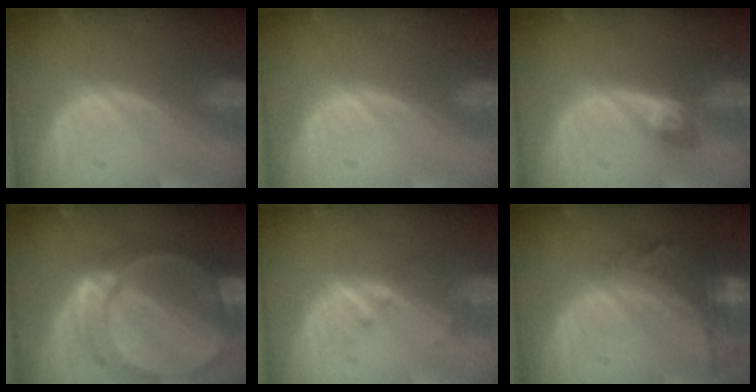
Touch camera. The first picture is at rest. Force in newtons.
{"total": 0.0}
{"total": 3.0, "press": 2.6, "slide": 1.5}
{"total": 9.6, "press": 8.3, "slide": 4.8}
{"total": 1.9, "press": 1.9, "slide": 0.3}
{"total": 7.8, "press": 6.9, "slide": 3.6}